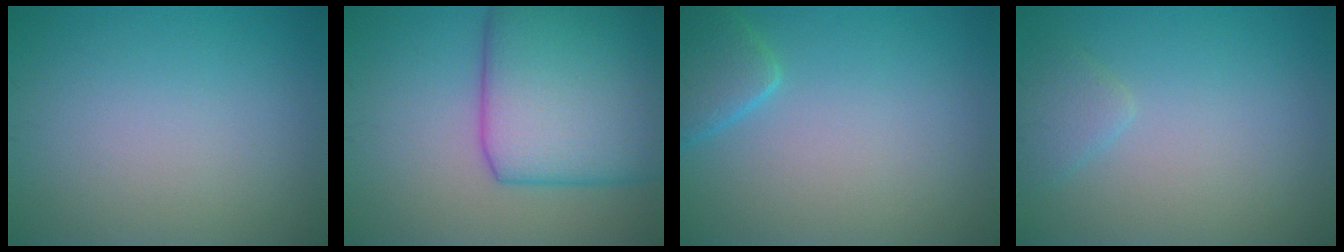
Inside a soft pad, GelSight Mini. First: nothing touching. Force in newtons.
{"total": 12.1, "press": 12.1, "slide": 0.3}
{"total": 2.4, "press": 2.4, "slide": 0.3}
{"total": 1.5, "press": 1.5, "slide": 0.0}